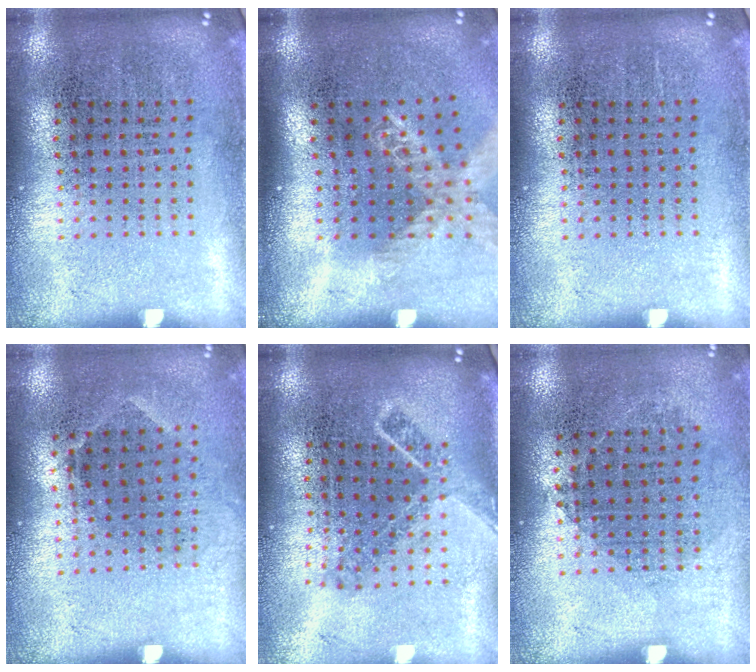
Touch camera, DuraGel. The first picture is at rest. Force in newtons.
{"total": 1.6, "press": 1.4, "slide": 0.8}
{"total": 0.0}
{"total": 0.8, "press": 0.6, "slide": 0.5}
{"total": 1.8, "press": 1.4, "slide": 1.2}
{"total": 0.8, "press": 0.7, "slide": 0.4}